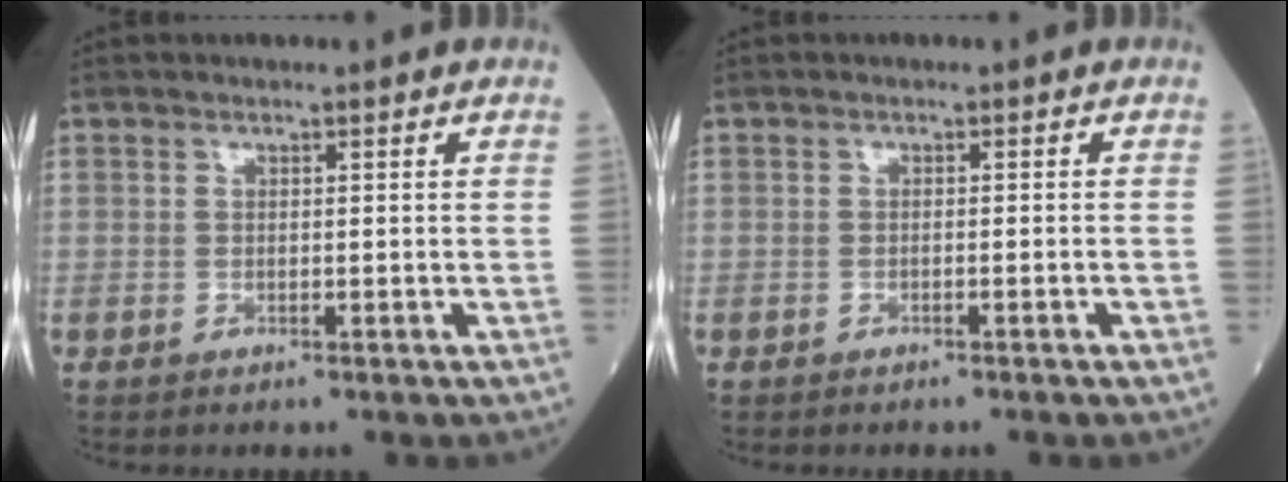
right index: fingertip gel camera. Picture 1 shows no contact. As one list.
[{"total": 0.9, "force": [-0.6, -0.2, 0.6], "torque": [-0.014, 0.004, -0.005]}]